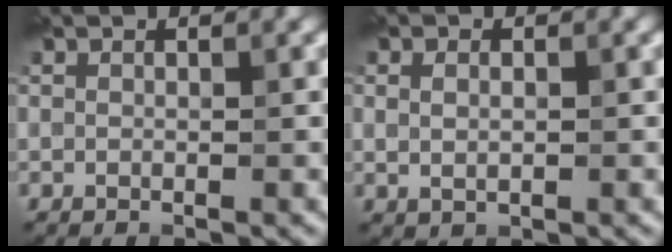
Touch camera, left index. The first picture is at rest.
{"total": 1.6, "force": [0.2, 0.9, 1.2], "torque": [-0.025, -0.001, 0.008]}